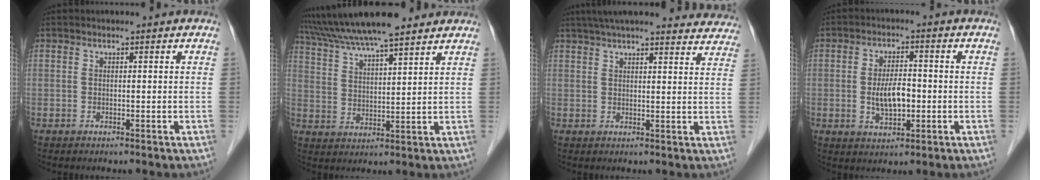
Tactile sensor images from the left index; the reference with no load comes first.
{"total": 15.6, "force": [13.4, 1.5, 7.8], "torque": [-0.143, 0.034, 0.225]}
{"total": 24.9, "force": [22.8, 4.0, 9.3], "torque": [-0.143, -0.001, 0.280]}
{"total": 5.7, "force": [-1.0, 2.4, 5.0], "torque": [-0.097, 0.000, -0.014]}